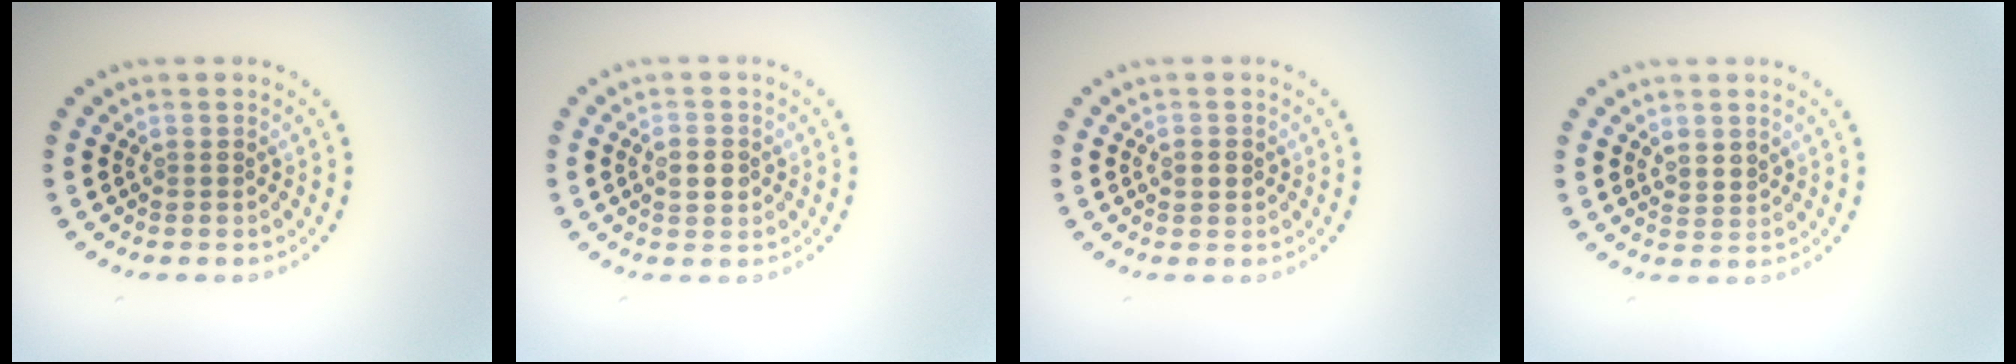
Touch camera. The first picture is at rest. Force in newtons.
{"total": 2.3, "press": 2.3, "slide": 0.1}
{"total": 1.2, "press": 1.1, "slide": 0.3}
{"total": 1.5, "press": 1.2, "slide": 0.8}